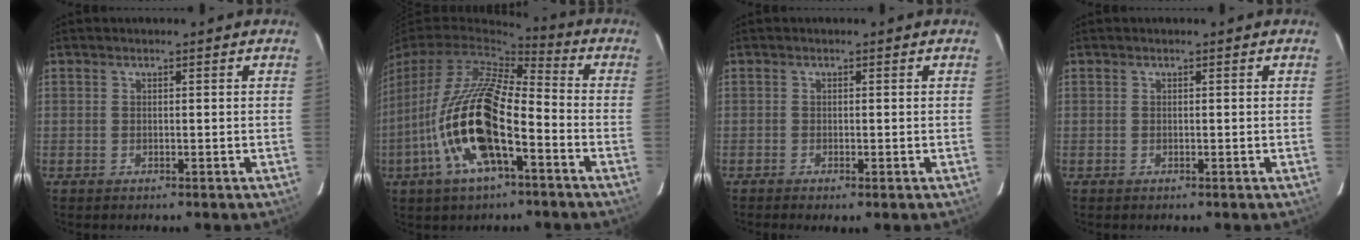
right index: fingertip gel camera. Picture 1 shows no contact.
{"total": 19.1, "force": [-7.0, 6.5, 16.5], "torque": [-0.327, -0.023, -0.138]}
{"total": 0.9, "force": [-0.6, 0.0, 0.7], "torque": [-0.016, -0.003, -0.010]}
{"total": 0.0}